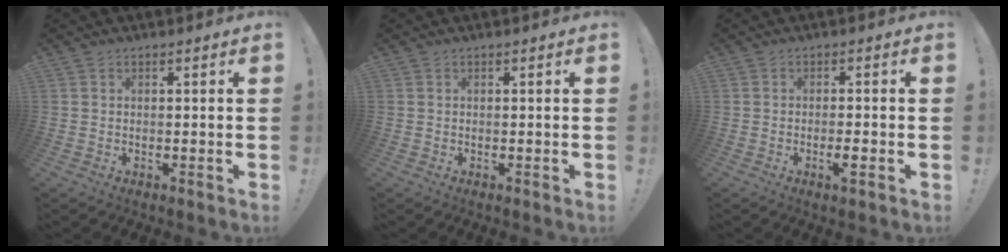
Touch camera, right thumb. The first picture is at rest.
{"total": 0.0}
{"total": 3.1, "force": [-1.5, 0.3, 2.8], "torque": [-0.050, 0.001, -0.023]}